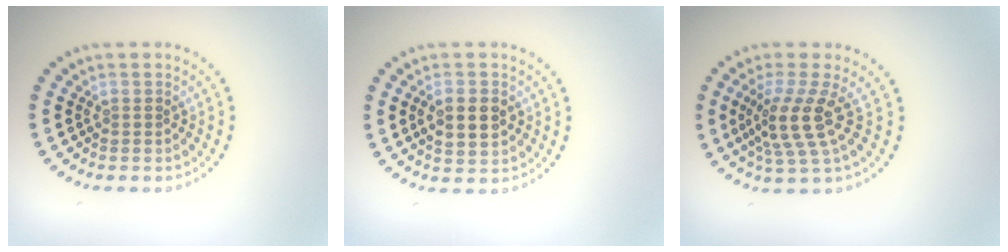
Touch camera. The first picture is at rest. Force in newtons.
{"total": 3.3, "press": 3.3, "slide": 0.1}
{"total": 4.2, "press": 3.1, "slide": 2.9}